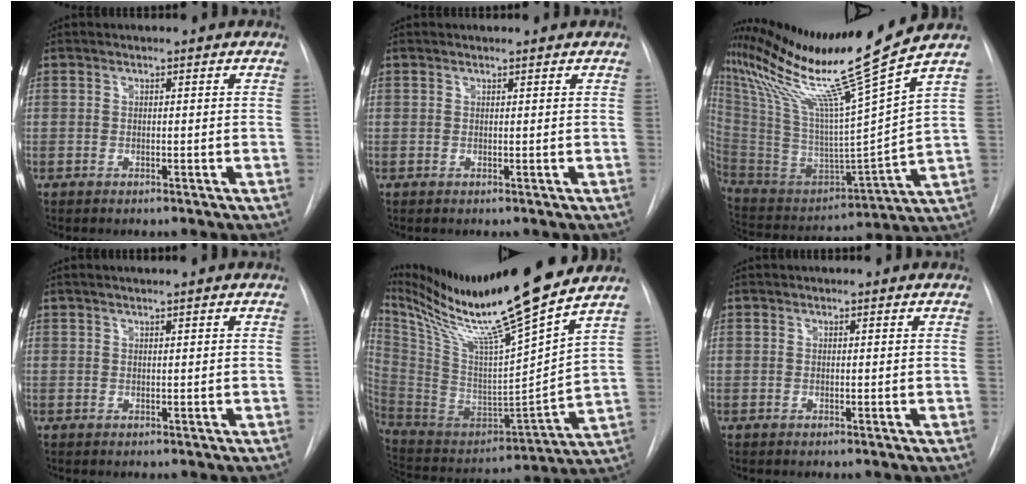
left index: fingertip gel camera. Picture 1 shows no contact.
{"total": 1.0, "force": [1.0, -0.2, 0.1], "torque": [-0.010, 0.004, 0.016]}
{"total": 22.4, "force": [17.4, -3.9, 13.6], "torque": [-0.240, -0.062, 0.308]}
{"total": 0.7, "force": [0.5, 0.0, 0.6], "torque": [-0.010, 0.008, 0.012]}
{"total": 23.7, "force": [18.8, -1.3, 14.4], "torque": [-0.258, -0.035, 0.328]}
{"total": 0.0}